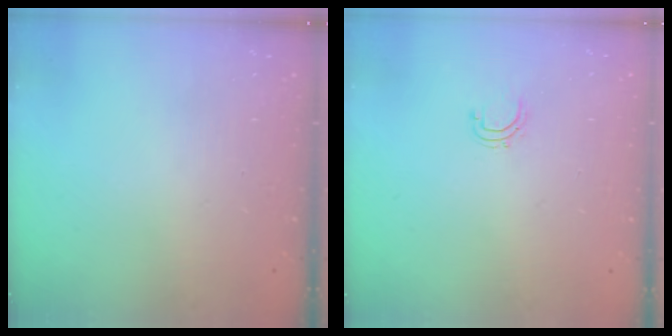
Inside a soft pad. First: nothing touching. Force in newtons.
{"total": 3.8, "press": 3.8, "slide": 0.3}